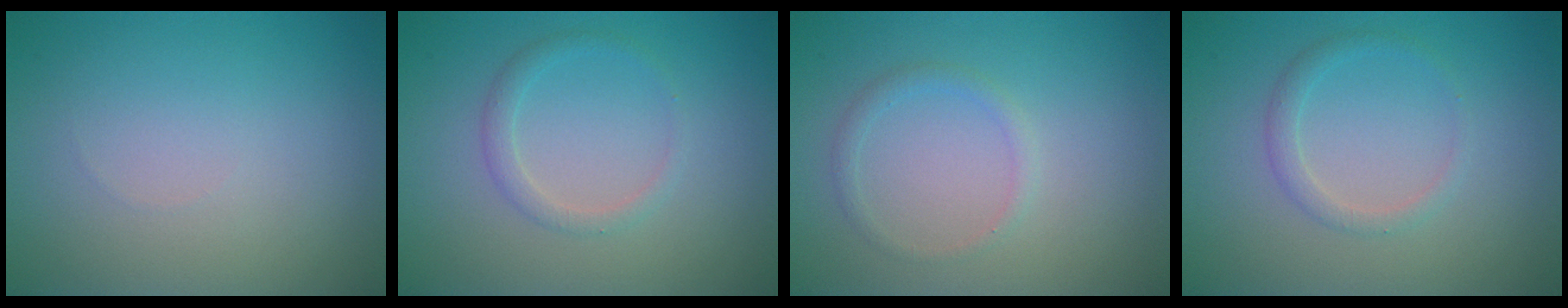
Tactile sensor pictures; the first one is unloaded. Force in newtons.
{"total": 1.5, "press": 1.5, "slide": 0.1}
{"total": 1.2, "press": 1.2, "slide": 0.1}
{"total": 1.5, "press": 1.5, "slide": 0.1}